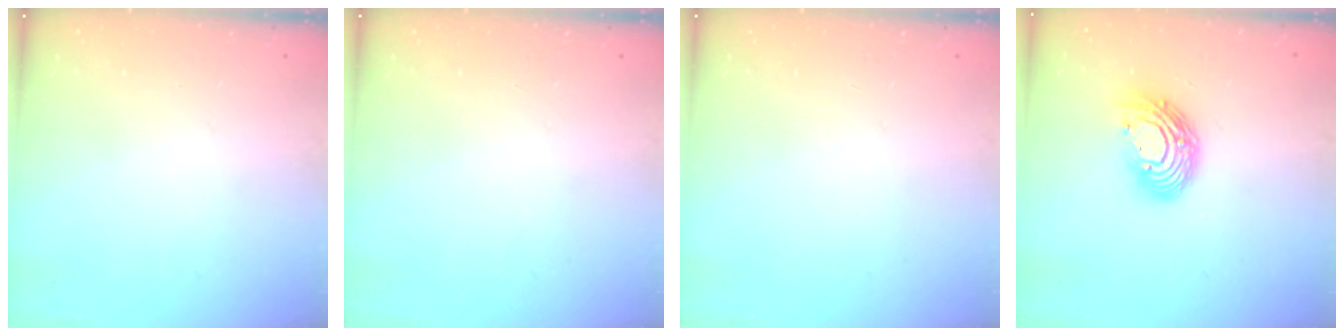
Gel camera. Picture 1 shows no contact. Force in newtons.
{"total": 0.0}
{"total": 0.0}
{"total": 12.6, "press": 12.6, "slide": 1.2}